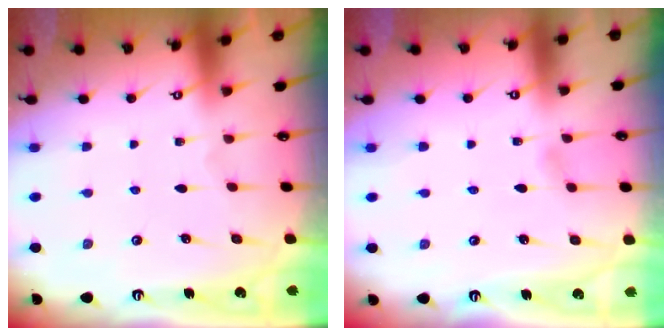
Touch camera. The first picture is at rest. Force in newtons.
{"total": 2.3, "press": 2.3, "slide": 0.3}